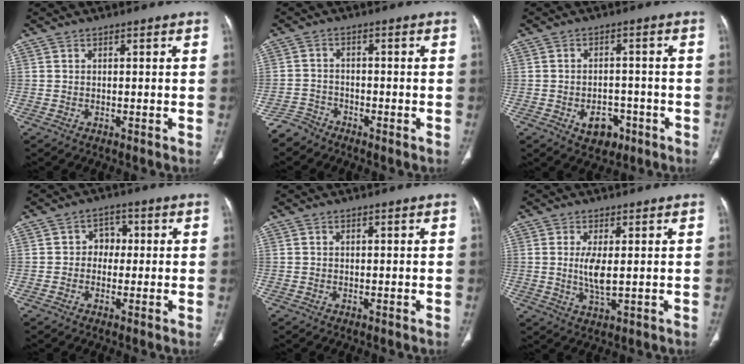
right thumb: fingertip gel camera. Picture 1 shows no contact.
{"total": 3.3, "force": [-3.0, 1.4, -0.4], "torque": [0.012, 0.006, -0.065]}
{"total": 6.1, "force": [-2.7, 4.3, 3.4], "torque": [-0.028, 0.020, -0.032]}
{"total": 3.9, "force": [0.1, 3.3, 2.0], "torque": [0.001, 0.012, -0.008]}
{"total": 0.0}
{"total": 5.0, "force": [0.5, 1.5, 4.7], "torque": [-0.105, -0.016, 0.015]}